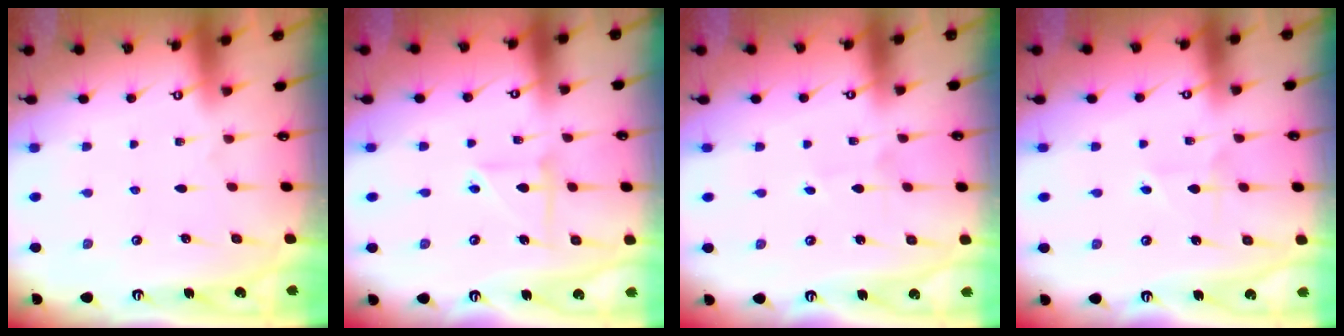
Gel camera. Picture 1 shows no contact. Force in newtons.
{"total": 5.2, "press": 5.2, "slide": 0.7}
{"total": 0.5, "press": 0.5, "slide": 0.0}
{"total": 4.4, "press": 4.3, "slide": 0.5}